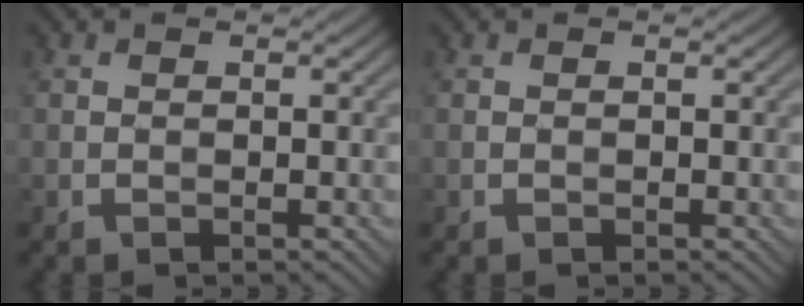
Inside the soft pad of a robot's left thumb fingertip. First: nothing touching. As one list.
[{"total": 0.0}]